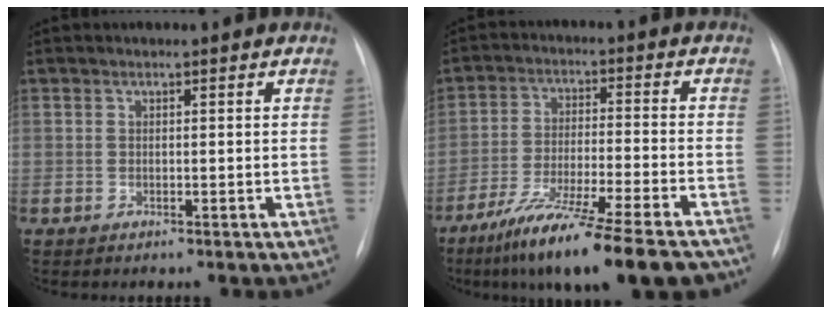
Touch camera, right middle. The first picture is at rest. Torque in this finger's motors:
{"motor_torque": [1.23, -0.91, 0.32, 0.17]}